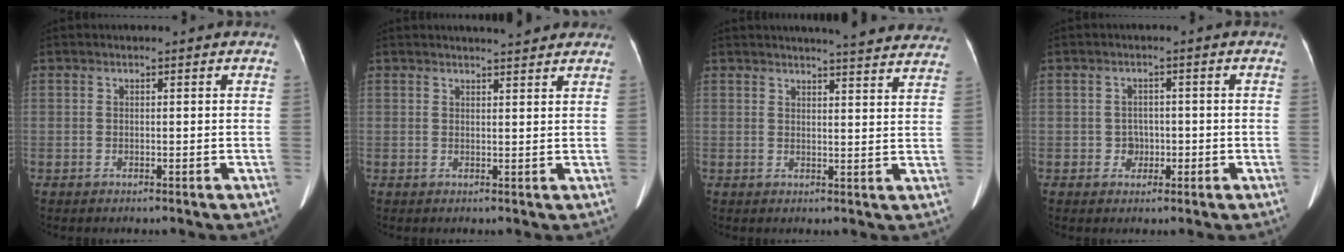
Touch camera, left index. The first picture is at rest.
{"total": 4.7, "force": [4.3, 0.4, 1.7], "torque": [-0.025, 0.009, 0.049]}
{"total": 16.2, "force": [15.2, 1.2, 5.5], "torque": [-0.059, -0.026, 0.163]}
{"total": 2.3, "force": [-0.7, 2.0, 0.8], "torque": [-0.009, 0.006, -0.008]}